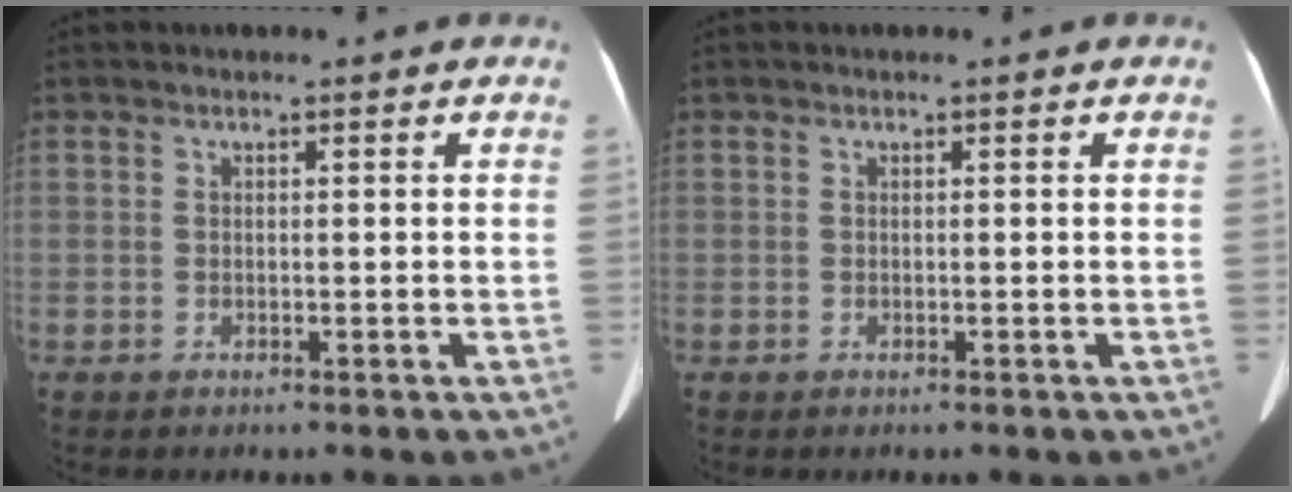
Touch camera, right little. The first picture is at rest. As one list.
[{"total": 0.0}]